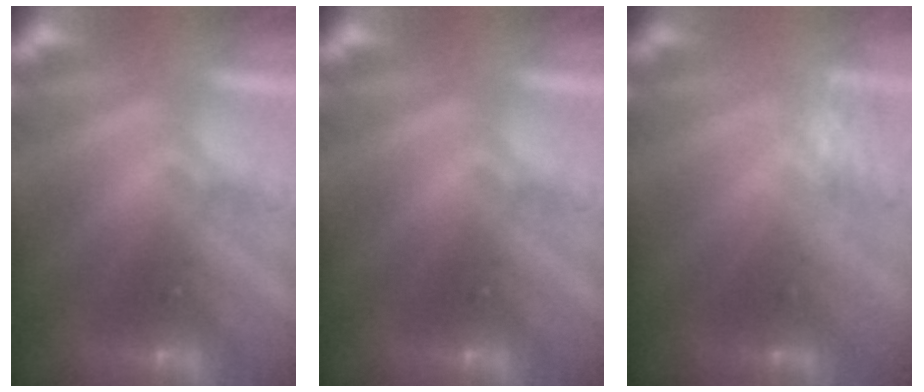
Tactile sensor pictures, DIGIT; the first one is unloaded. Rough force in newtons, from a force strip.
{"total": 0.0}
{"total": 2.5}